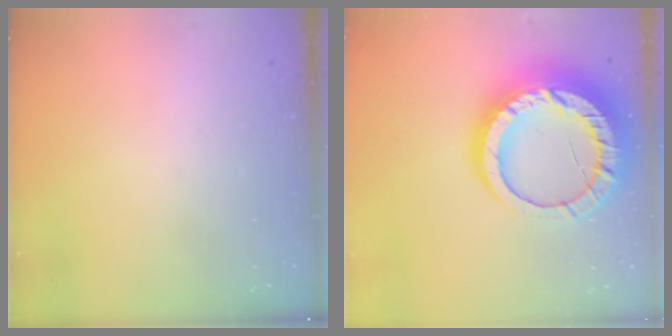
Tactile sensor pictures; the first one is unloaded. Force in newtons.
{"total": 23.7, "press": 23.7, "slide": 2.1}